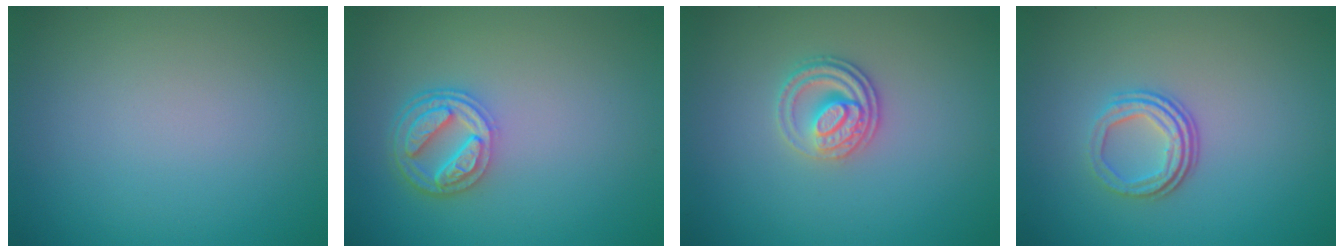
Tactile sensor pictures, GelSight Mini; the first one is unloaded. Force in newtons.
{"total": 4.4, "press": 3.4, "slide": 2.7}
{"total": 2.8, "press": 2.6, "slide": 1.0}
{"total": 3.4, "press": 2.3, "slide": 2.4}